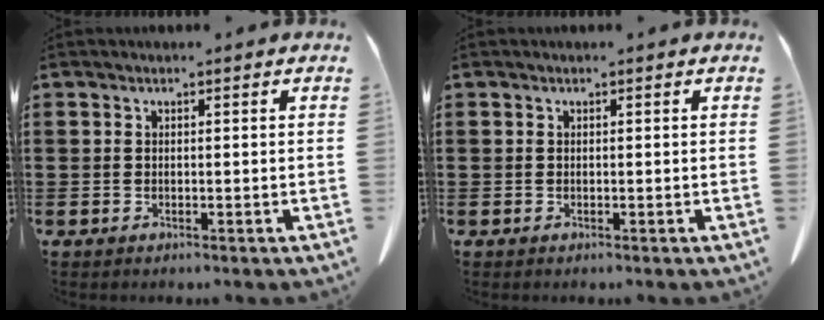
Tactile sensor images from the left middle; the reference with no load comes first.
{"total": 0.0}